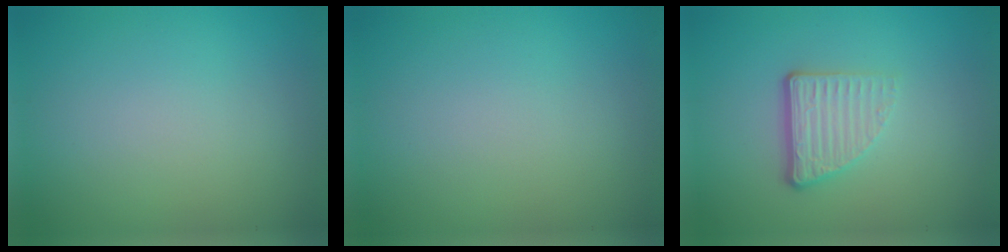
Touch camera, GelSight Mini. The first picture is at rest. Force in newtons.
{"total": 0.0}
{"total": 3.8, "press": 2.5, "slide": 2.9}